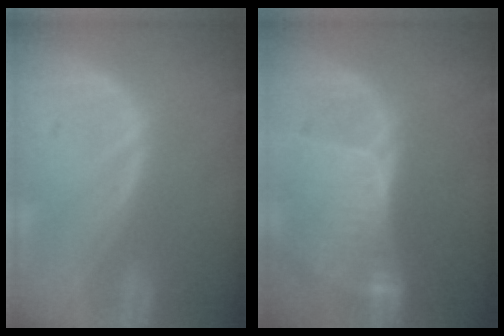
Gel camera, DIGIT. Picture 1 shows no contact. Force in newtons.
{"total": 8.4, "press": 7.6, "slide": 3.4}